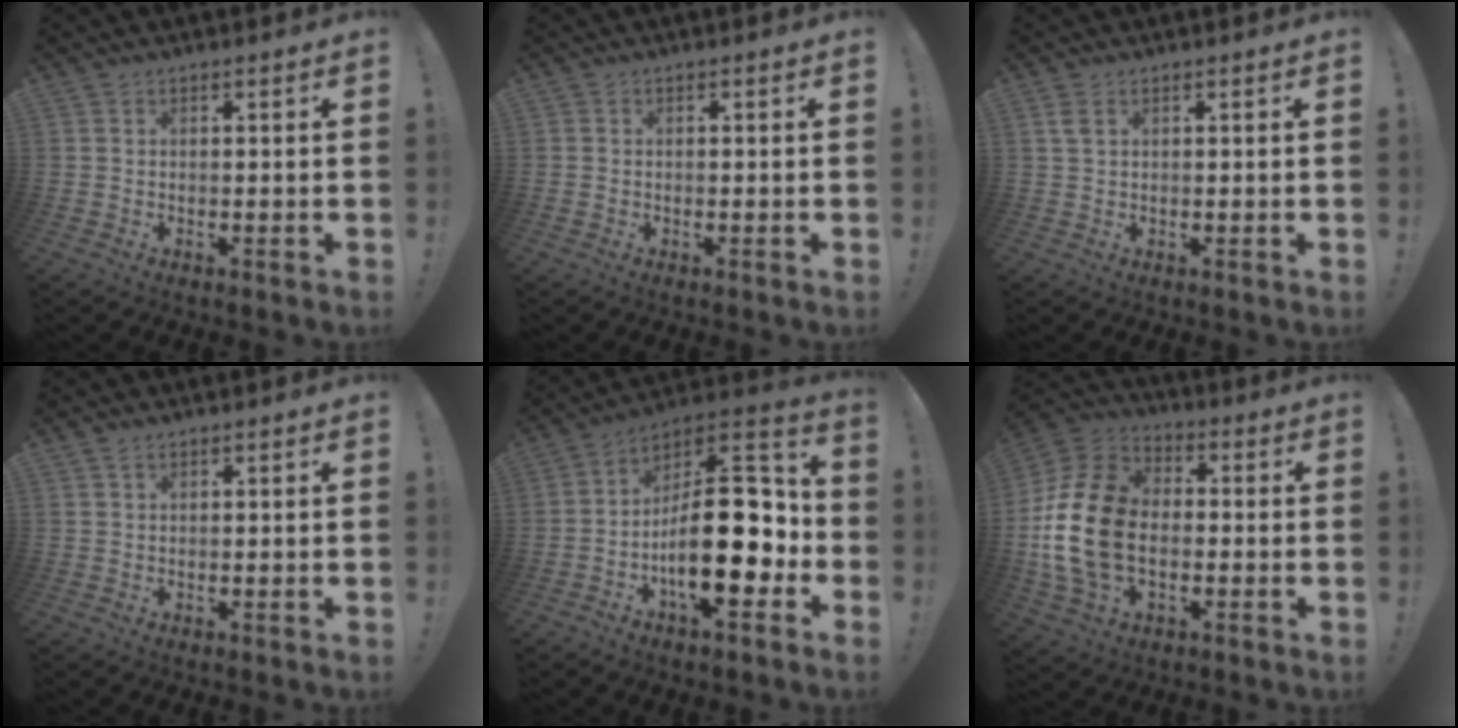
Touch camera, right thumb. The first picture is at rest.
{"total": 0.0}
{"total": 2.5, "force": [1.2, 1.2, 1.9], "torque": [-0.039, 0.002, 0.021]}
{"total": 1.0, "force": [0.8, 0.5, 0.5], "torque": [-0.007, 0.000, 0.015]}
{"total": 24.8, "force": [-4.5, 11.0, 21.8], "torque": [-0.348, 0.015, -0.066]}
{"total": 19.3, "force": [-2.0, 13.7, 13.5], "torque": [-0.254, 0.029, -0.027]}